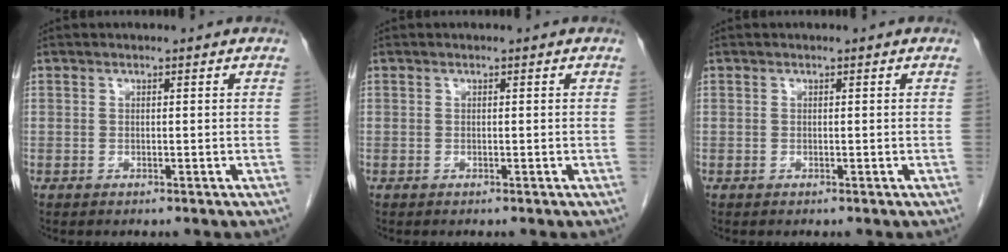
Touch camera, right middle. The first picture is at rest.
{"total": 0.0}
{"total": 0.0}